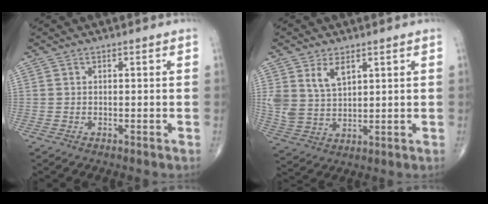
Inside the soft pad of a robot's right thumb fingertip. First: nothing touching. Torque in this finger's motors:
{"motor_torque": [0.12, 0.11, 0.54, 0.53, 0.07]}